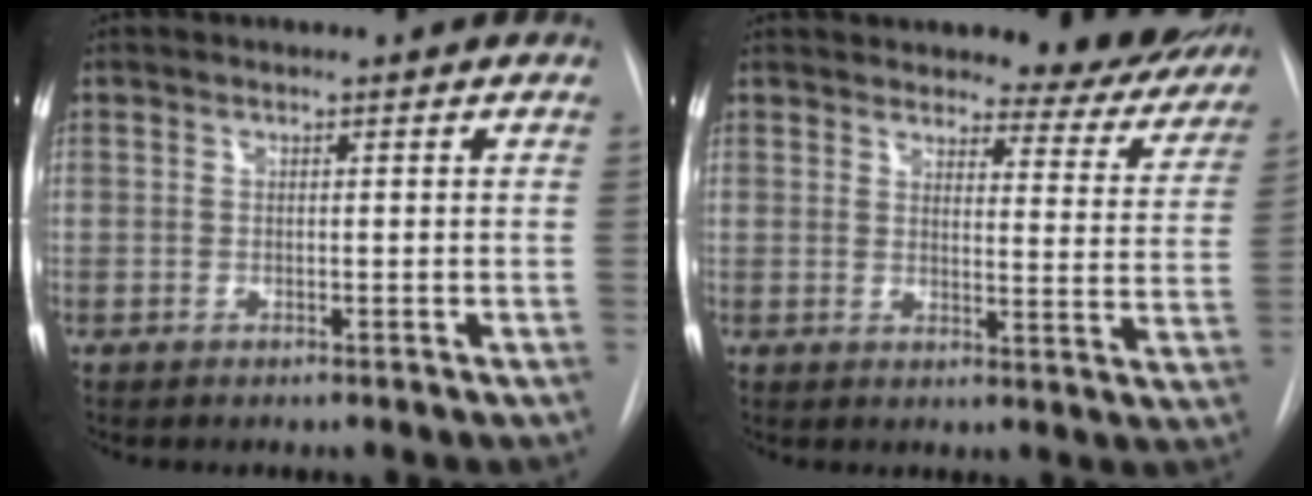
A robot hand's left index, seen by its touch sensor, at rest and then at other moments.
{"total": 12.1, "force": [11.1, 3.3, 3.5], "torque": [-0.012, -0.041, 0.113]}